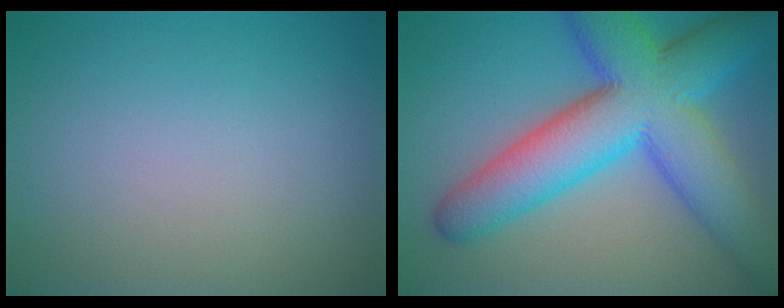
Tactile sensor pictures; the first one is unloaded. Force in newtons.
{"total": 12.1, "press": 12.1, "slide": 0.2}